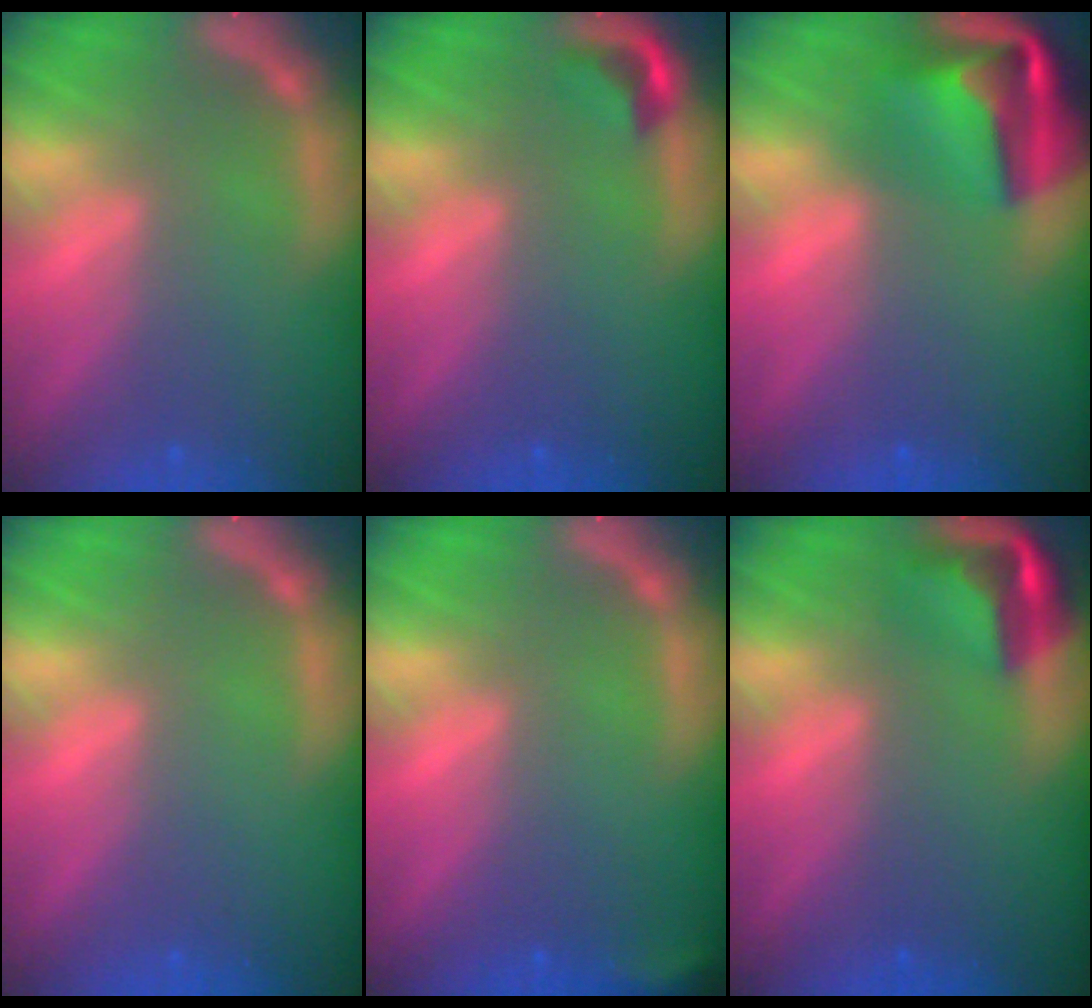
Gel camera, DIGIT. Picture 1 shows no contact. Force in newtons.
{"total": 1.9}
{"total": 8.4}
{"total": 0.0}
{"total": 1.9}
{"total": 4.4}